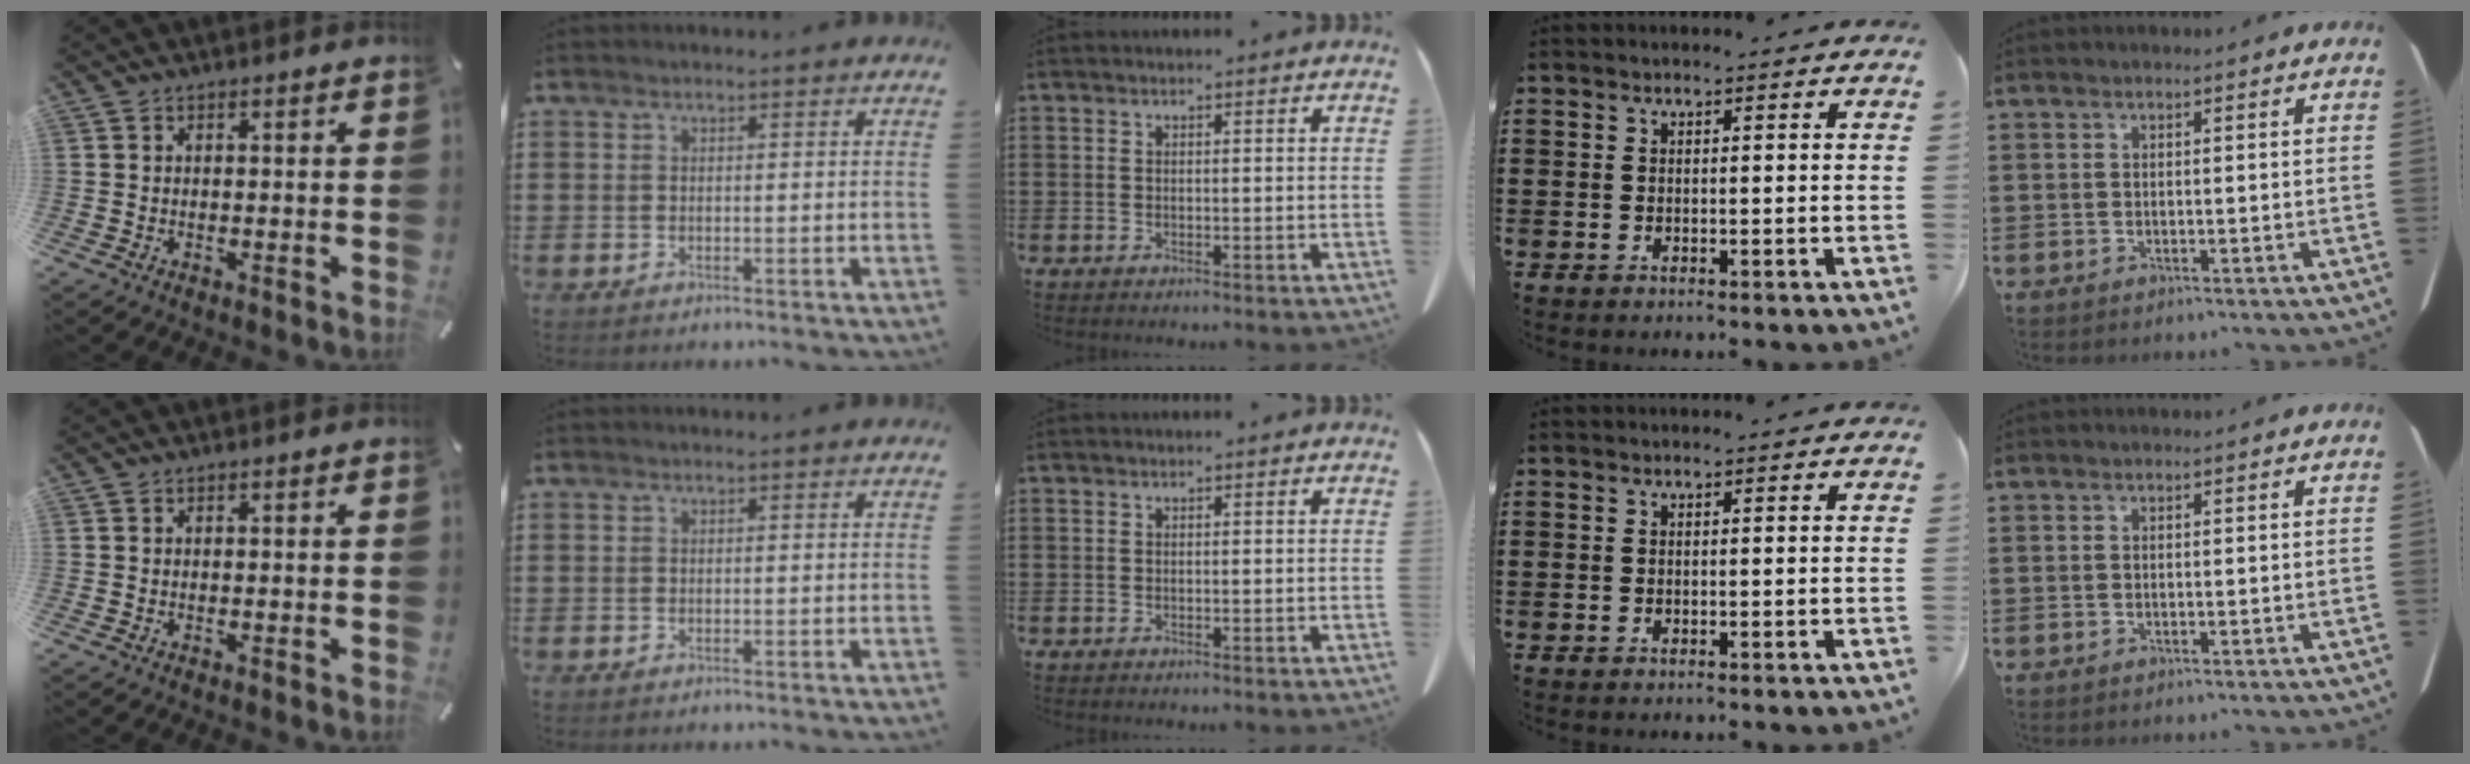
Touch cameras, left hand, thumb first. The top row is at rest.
{}